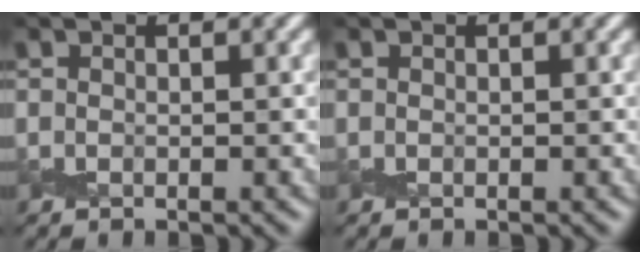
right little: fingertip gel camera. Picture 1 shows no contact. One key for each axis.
{"total": 0.0}